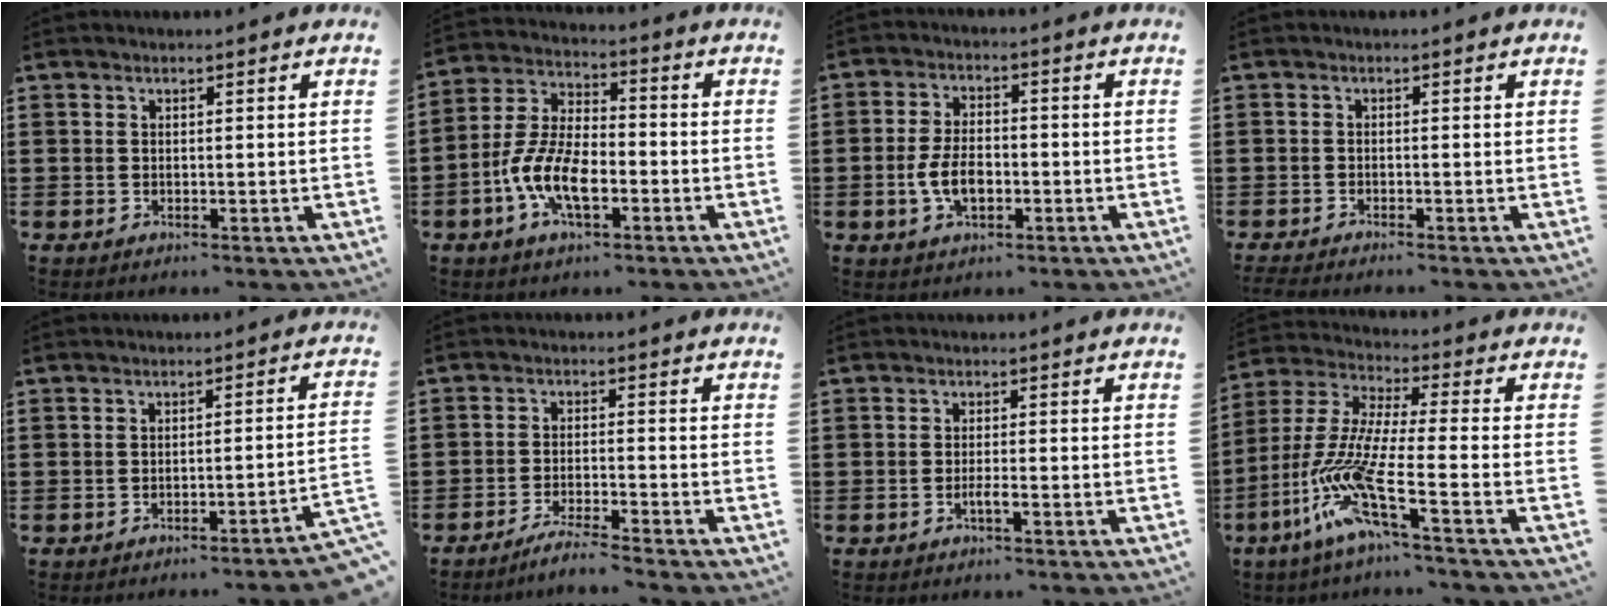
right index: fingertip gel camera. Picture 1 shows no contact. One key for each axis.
{"total": 9.1, "fx": -3.5, "fy": 4.1, "fz": 7.4, "tx": -0.180, "ty": -0.009, "tz": -0.070}
{"total": 5.9, "fx": -1.5, "fy": 3.1, "fz": 4.8, "tx": -0.114, "ty": -0.002, "tz": -0.032}
{"total": 1.0, "fx": -1.0, "fy": -0.2, "fz": 0.2, "tx": -0.005, "ty": -0.003, "tz": -0.019}
{"total": 2.5, "fx": -2.1, "fy": -0.6, "fz": 1.3, "tx": -0.024, "ty": -0.007, "tz": -0.044}
{"total": 3.4, "fx": -3.1, "fy": -0.5, "fz": 1.2, "tx": -0.023, "ty": -0.002, "tz": -0.060}
{"total": 1.9, "fx": -1.0, "fy": 0.1, "fz": 1.6, "tx": -0.034, "ty": -0.005, "tz": -0.020}
{"total": 11.5, "fx": -6.8, "fy": 1.5, "fz": 9.2, "tx": -0.227, "ty": -0.026, "tz": -0.149}